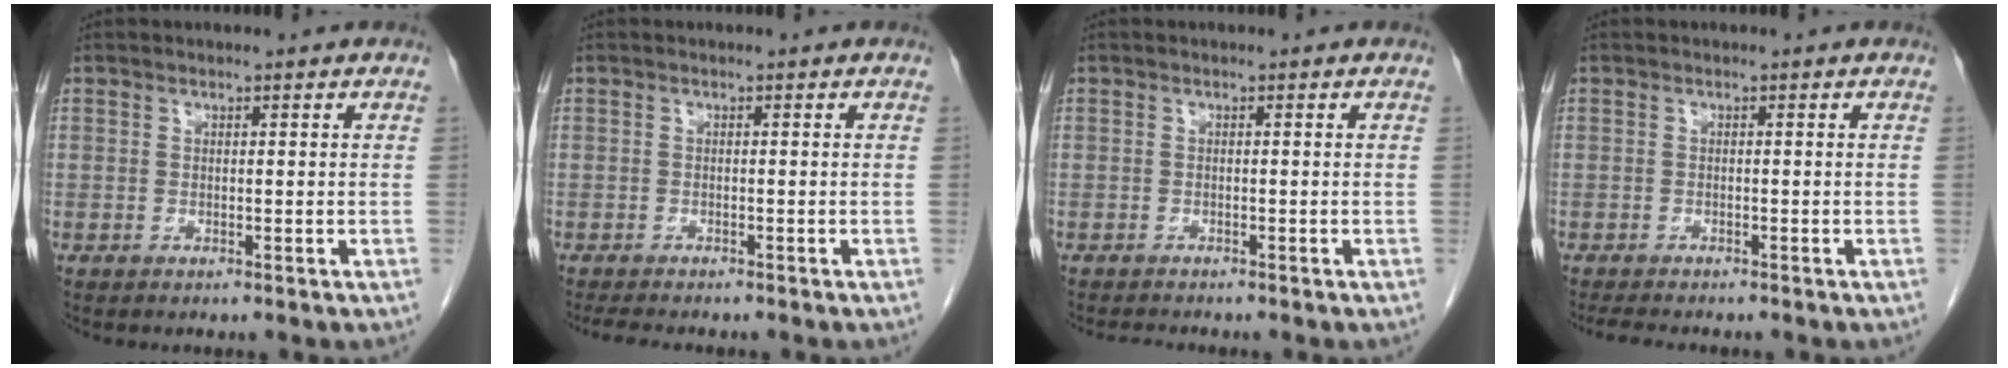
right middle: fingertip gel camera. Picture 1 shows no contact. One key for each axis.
{"total": 4.3, "fx": -3.7, "fy": 0.9, "fz": 2.0, "tx": -0.030, "ty": -0.010, "tz": -0.054}
{"total": 1.6, "fx": -1.5, "fy": 0.1, "fz": 0.4, "tx": -0.011, "ty": -0.005, "tz": -0.021}
{"total": 4.4, "fx": -3.8, "fy": 0.9, "fz": 2.0, "tx": -0.030, "ty": -0.009, "tz": -0.056}